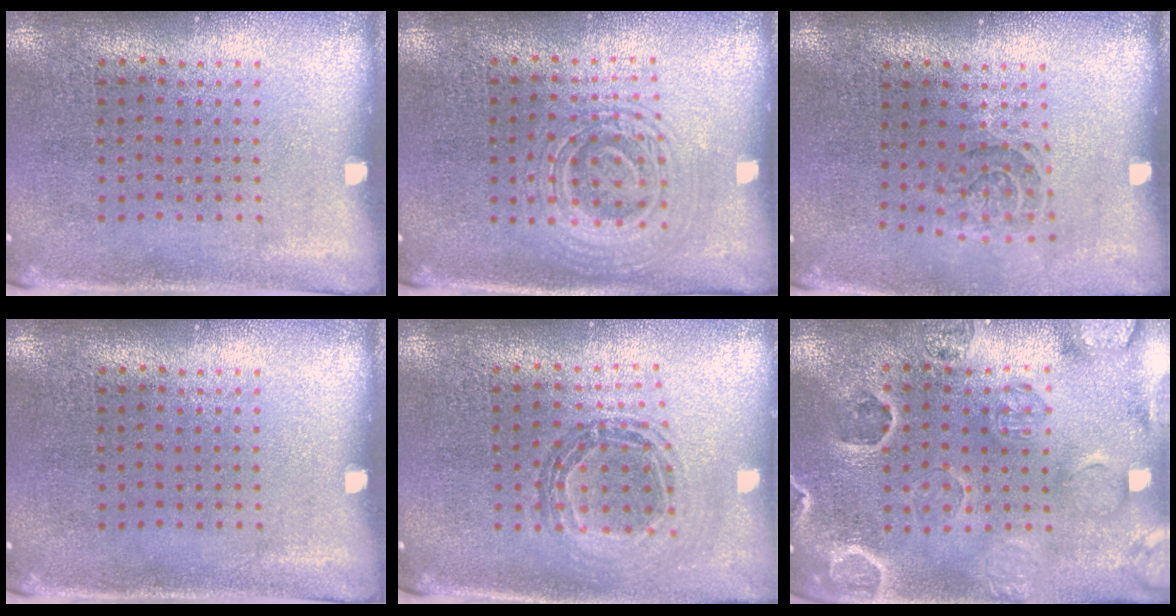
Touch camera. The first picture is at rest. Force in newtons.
{"total": 2.8, "press": 2.8, "slide": 0.5}
{"total": 1.4, "press": 1.2, "slide": 0.8}
{"total": 0.0}
{"total": 0.7, "press": 0.7, "slide": 0.1}
{"total": 2.8, "press": 2.7, "slide": 0.8}